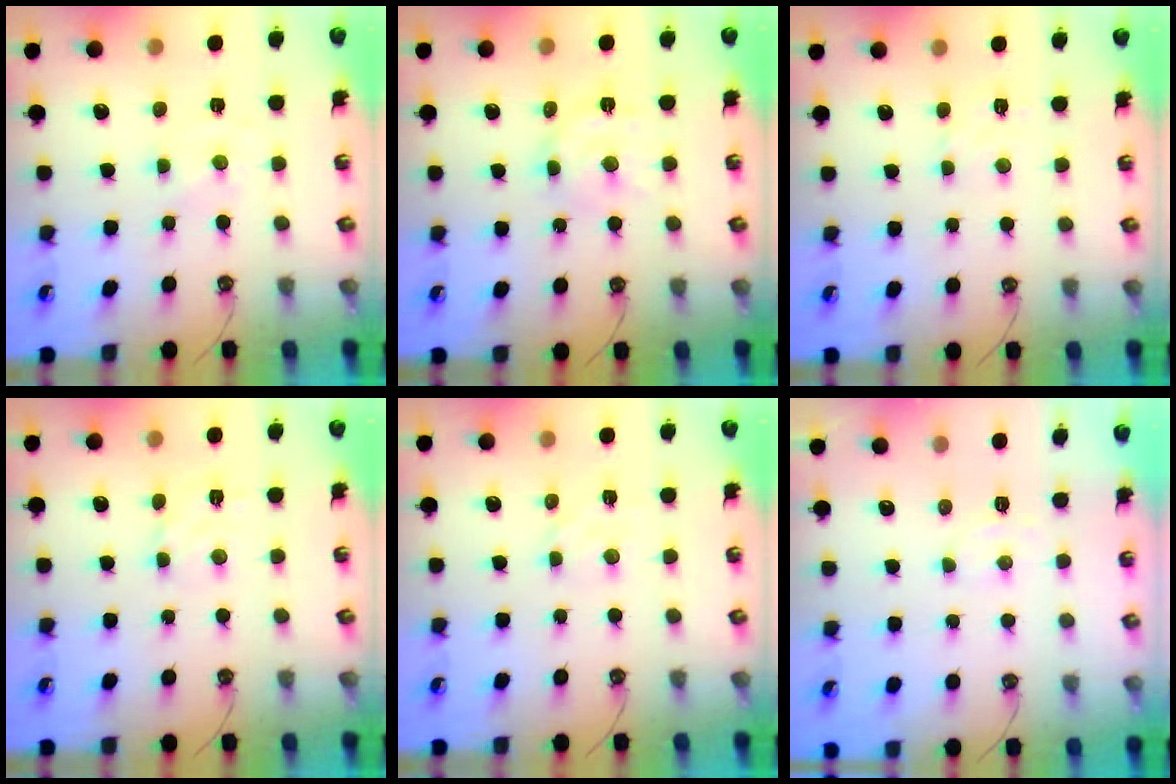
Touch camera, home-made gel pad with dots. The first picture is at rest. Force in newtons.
{"total": 8.4, "press": 8.3, "slide": 1.3}
{"total": 2.5, "press": 2.4, "slide": 0.5}
{"total": 2.9, "press": 2.8, "slide": 0.2}
{"total": 1.8, "press": 1.8, "slide": 0.3}
{"total": 3.5, "press": 3.4, "slide": 0.9}